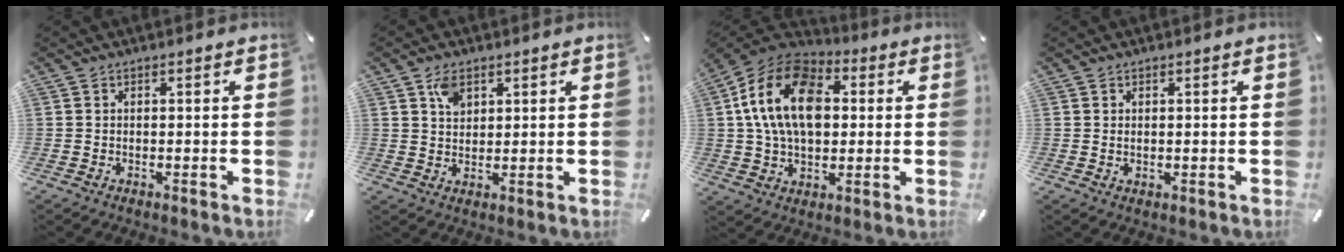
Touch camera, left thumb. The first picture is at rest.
{"total": 4.5, "force": [2.6, 3.0, 2.0], "torque": [-0.028, -0.004, 0.047]}
{"total": 18.3, "force": [2.6, 13.0, 12.6], "torque": [-0.255, 0.016, 0.041]}
{"total": 0.7, "force": [0.3, 0.4, 0.4], "torque": [-0.008, 0.004, 0.005]}